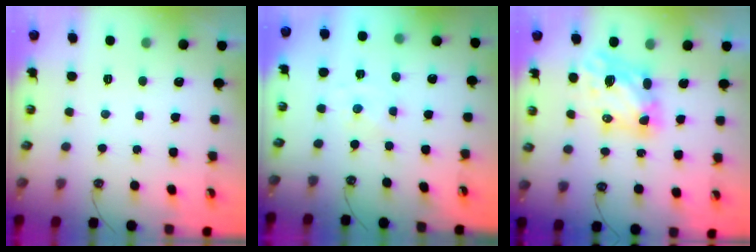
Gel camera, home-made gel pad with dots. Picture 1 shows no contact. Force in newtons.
{"total": 0.0}
{"total": 6.7, "press": 6.7, "slide": 0.5}